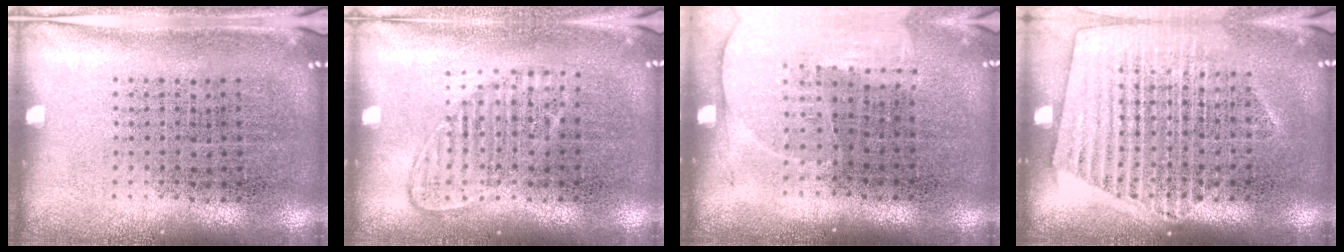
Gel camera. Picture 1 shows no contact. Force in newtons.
{"total": 1.2, "press": 1.1, "slide": 0.6}
{"total": 1.4, "press": 1.3, "slide": 0.5}
{"total": 1.5, "press": 1.4, "slide": 0.4}